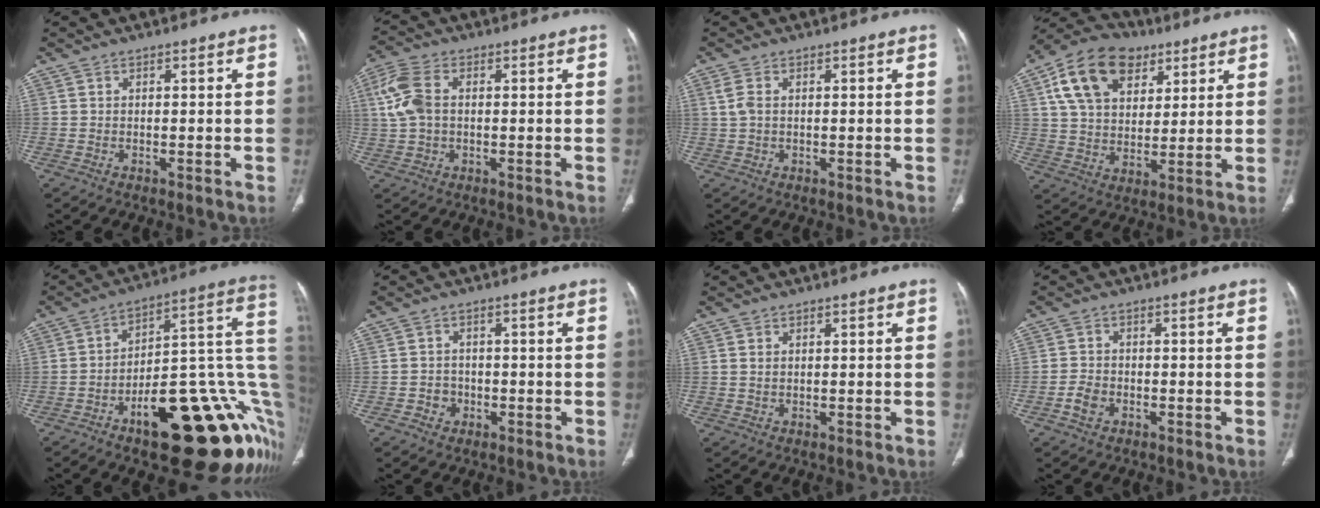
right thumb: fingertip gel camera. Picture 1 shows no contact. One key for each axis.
{"total": 7.7, "fx": 0.9, "fy": 5.0, "fz": 5.8, "tx": -0.139, "ty": 0.016, "tz": 0.019}
{"total": 2.5, "fx": 0.5, "fy": 1.5, "fz": 2.0, "tx": -0.059, "ty": 0.008, "tz": 0.012}
{"total": 17.0, "fx": 7.5, "fy": 11.3, "fz": 10.2, "tx": -0.163, "ty": -0.004, "tz": 0.131}
{"total": 28.0, "fx": -8.8, "fy": 10.8, "fz": 24.3, "tx": -0.219, "ty": 0.071, "tz": -0.116}
{"total": 3.0, "fx": -1.2, "fy": 2.6, "fz": 0.7, "tx": 0.004, "ty": 0.014, "tz": -0.021}
{"total": 0.9, "fx": 0.4, "fy": 0.6, "fz": 0.5, "tx": -0.009, "ty": -0.002, "tz": 0.010}
{"total": 3.2, "fx": -1.5, "fy": 2.3, "fz": 1.7, "tx": -0.031, "ty": 0.011, "tz": -0.028}